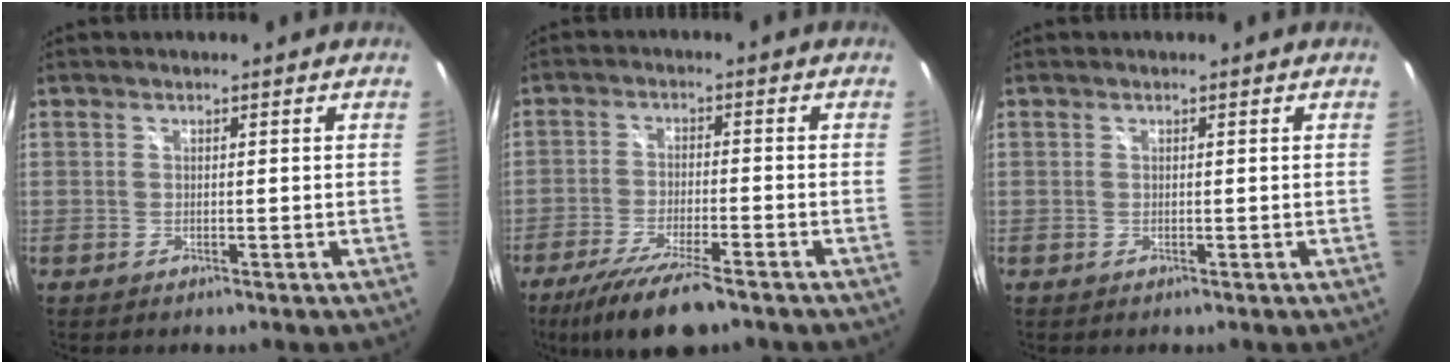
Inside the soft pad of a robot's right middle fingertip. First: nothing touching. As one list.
[{"total": 11.6, "force": [-8.7, 1.9, 7.4], "torque": [-0.162, -0.033, -0.154]}, {"total": 0.0}]